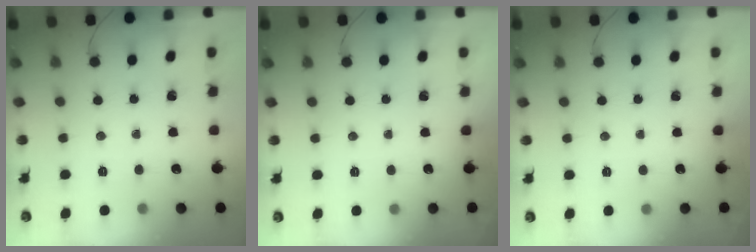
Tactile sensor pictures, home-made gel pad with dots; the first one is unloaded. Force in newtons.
{"total": 1.9, "press": 1.9, "slide": 0.3}
{"total": 1.9, "press": 1.9, "slide": 0.3}